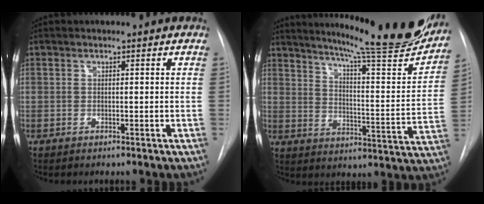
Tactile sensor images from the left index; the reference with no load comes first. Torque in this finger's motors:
{"motor_torque": [-0.06, -0.76, 0.15, 0.04]}